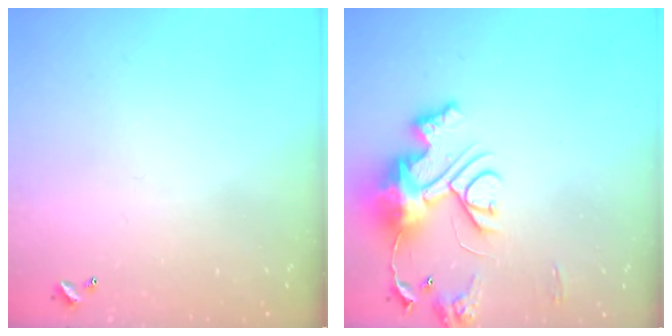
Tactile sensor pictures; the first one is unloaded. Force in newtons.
{"total": 13.2, "press": 13.1, "slide": 1.4}